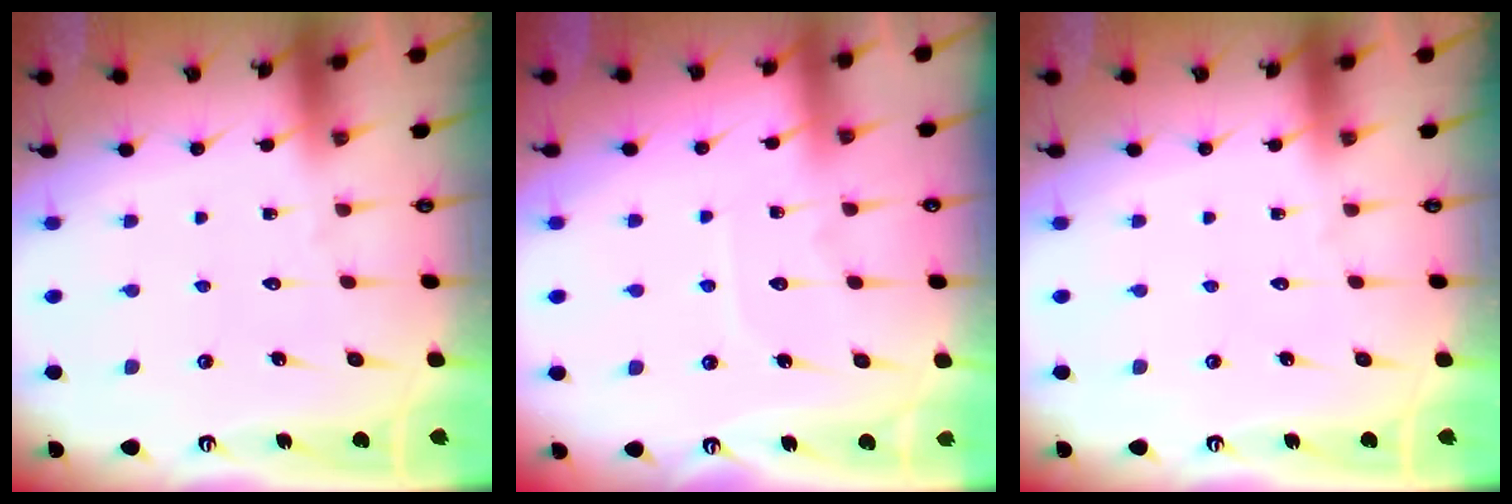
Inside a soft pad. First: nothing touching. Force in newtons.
{"total": 4.8, "press": 4.8, "slide": 0.5}
{"total": 0.0}